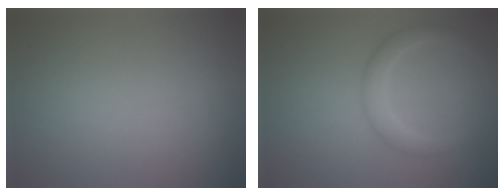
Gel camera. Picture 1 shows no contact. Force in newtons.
{"total": 2.2, "press": 2.2, "slide": 0.0}